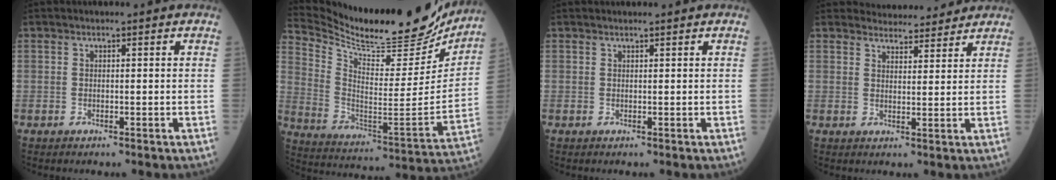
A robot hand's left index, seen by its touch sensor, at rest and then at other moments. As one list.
[{"total": 25.0, "force": [22.9, 4.7, 8.9], "torque": [-0.163, -0.058, 0.335]}, {"total": 0.7, "force": [0.7, 0.0, 0.2], "torque": [-0.002, 0.007, 0.012]}, {"total": 6.8, "force": [6.6, 1.7, 0.4], "torque": [0.001, 0.006, 0.078]}]